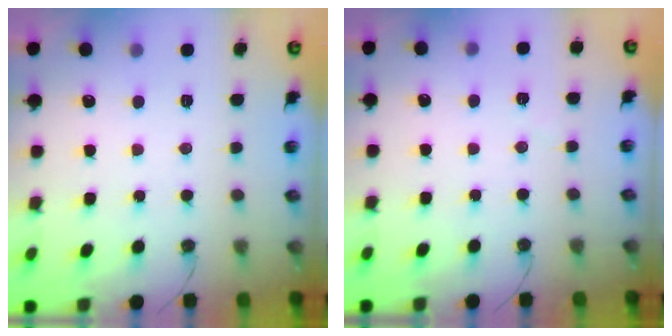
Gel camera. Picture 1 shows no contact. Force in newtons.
{"total": 3.0, "press": 2.0, "slide": 2.2}